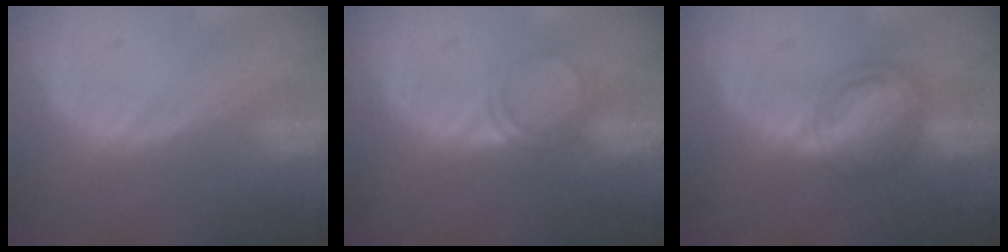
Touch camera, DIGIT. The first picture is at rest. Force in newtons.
{"total": 2.9, "press": 2.6, "slide": 1.1}
{"total": 6.4, "press": 6.2, "slide": 1.7}